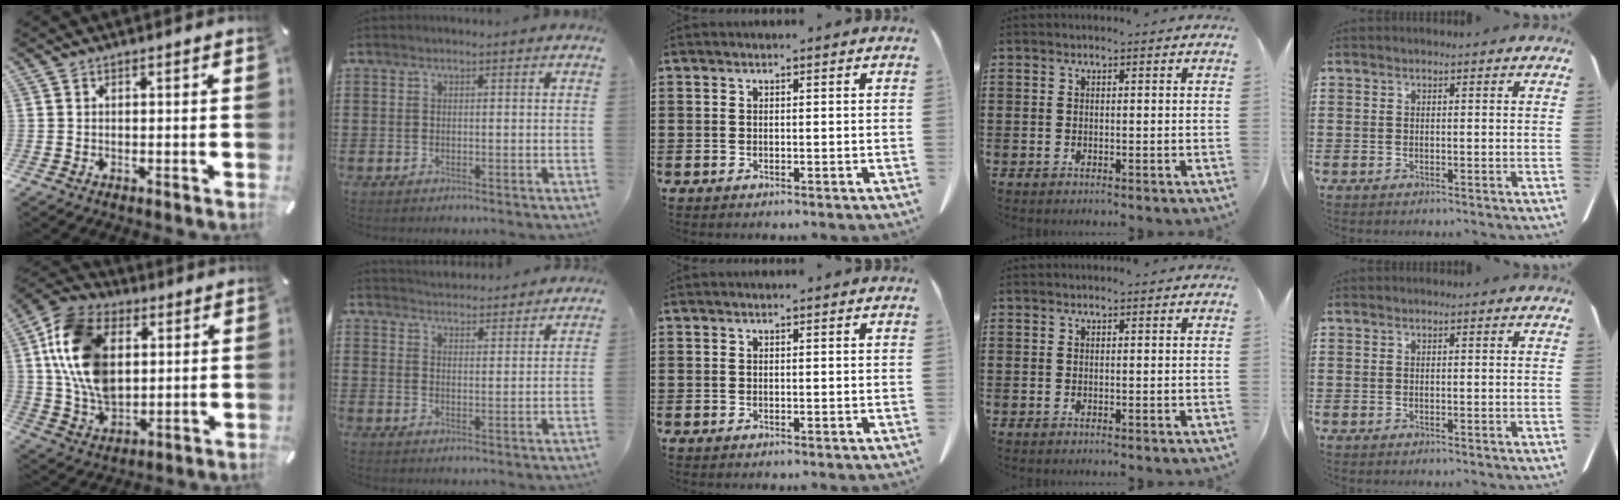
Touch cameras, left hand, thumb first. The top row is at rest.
{"thumb": {"total": 17.7, "force": [3.6, 12.7, 11.7], "torque": [-0.266, 0.010, 0.068]}, "index": {"total": 3.8, "force": [3.8, -0.1, -0.3], "torque": [-0.008, -0.022, 0.068]}}